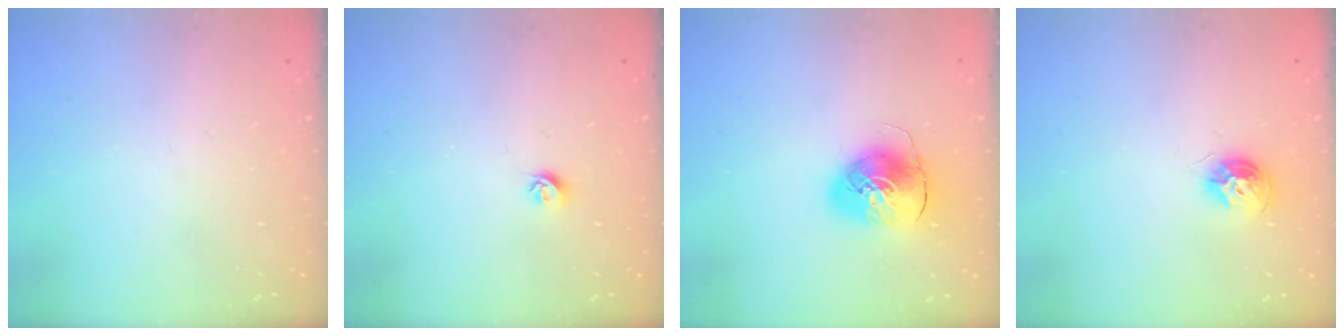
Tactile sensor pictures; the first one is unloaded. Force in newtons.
{"total": 5.3, "press": 5.2, "slide": 0.7}
{"total": 9.5, "press": 9.4, "slide": 1.5}
{"total": 8.9, "press": 8.9, "slide": 0.5}